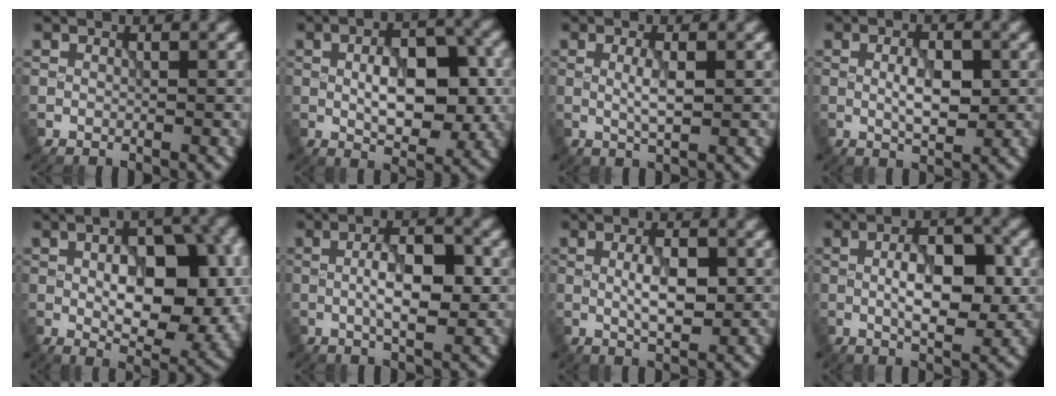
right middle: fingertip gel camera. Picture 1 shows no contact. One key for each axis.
{"total": 7.1, "fx": -0.2, "fy": 3.5, "fz": 6.2, "tx": -0.099, "ty": -0.001, "tz": -0.004}
{"total": 2.1, "fx": 0.1, "fy": 0.4, "fz": 2.1, "tx": -0.042, "ty": 0.001, "tz": 0.002}
{"total": 3.3, "fx": 0.0, "fy": 1.4, "fz": 3.0, "tx": -0.057, "ty": -0.001, "tz": 0.002}
{"total": 10.3, "fx": -0.1, "fy": 5.5, "fz": 8.8, "tx": -0.125, "ty": -0.005, "tz": 0.006}
{"total": 5.2, "fx": -0.4, "fy": 1.9, "fz": 4.9, "tx": -0.089, "ty": 0.003, "tz": -0.010}
{"total": 3.8, "fx": 0.0, "fy": 1.5, "fz": 3.5, "tx": -0.065, "ty": -0.001, "tz": 0.002}
{"total": 6.4, "fx": -0.2, "fy": 2.7, "fz": 5.8, "tx": -0.099, "ty": 0.000, "tz": -0.005}